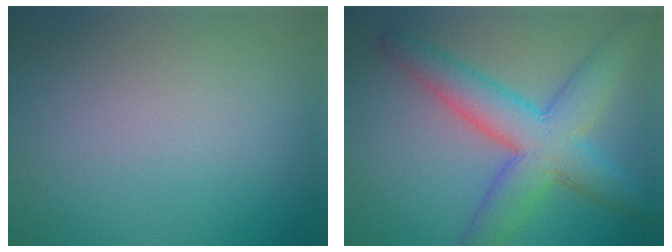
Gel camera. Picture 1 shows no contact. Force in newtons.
{"total": 7.4, "press": 7.3, "slide": 0.4}